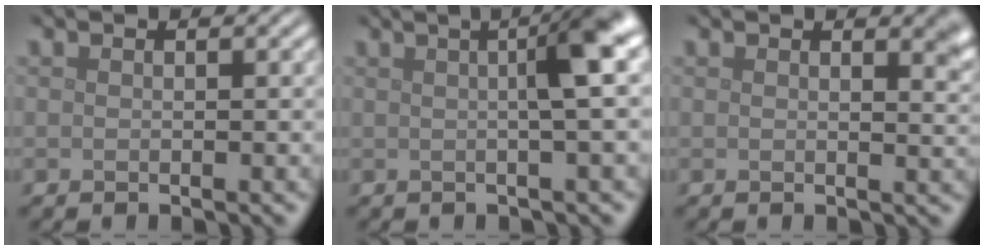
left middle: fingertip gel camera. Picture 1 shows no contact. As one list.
[{"total": 5.3, "force": [1.0, 1.0, 5.1], "torque": [-0.062, 0.020, 0.013]}, {"total": 2.2, "force": [1.4, 0.7, 1.5], "torque": [-0.008, -0.001, 0.022]}]